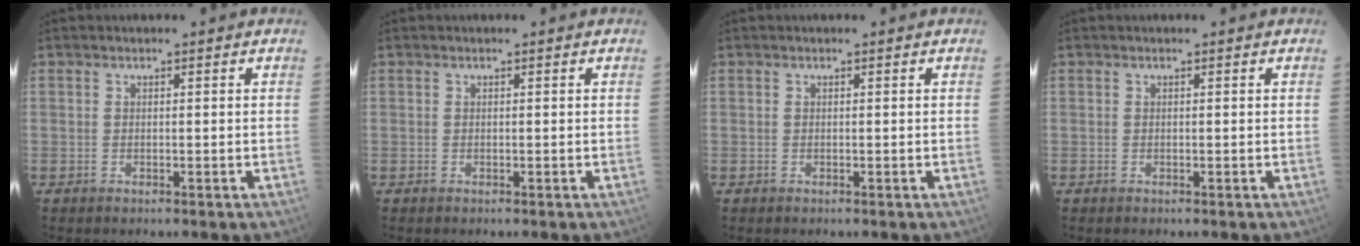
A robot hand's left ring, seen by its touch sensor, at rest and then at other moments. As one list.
[{"total": 0.0}, {"total": 0.0}, {"total": 0.0}]